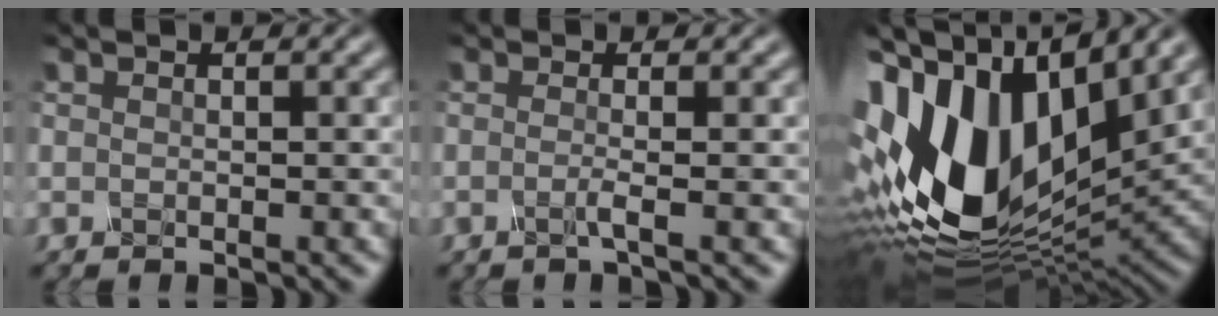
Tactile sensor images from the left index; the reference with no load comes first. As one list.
[{"total": 0.9, "force": [-0.4, 0.0, 0.8], "torque": [-0.016, -0.003, -0.013]}, {"total": 16.8, "force": [1.8, 9.9, 13.4], "torque": [-0.312, 0.006, 0.043]}]